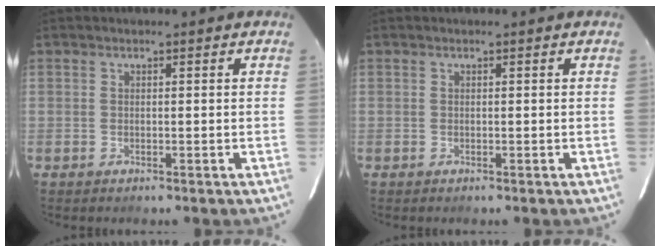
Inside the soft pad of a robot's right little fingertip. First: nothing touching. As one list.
[{"total": 0.0}]